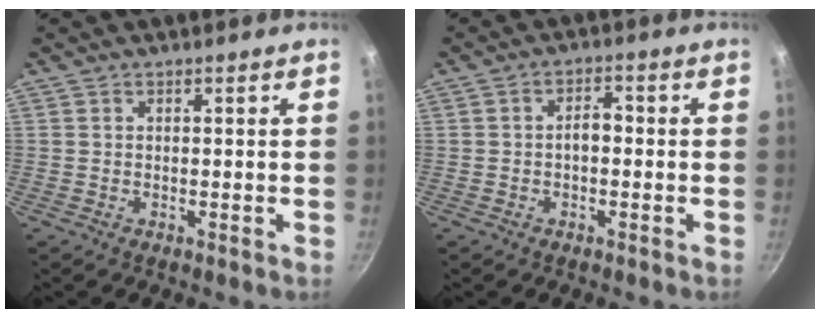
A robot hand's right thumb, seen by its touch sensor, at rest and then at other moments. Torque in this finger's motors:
{"motor_torque": [0.29, 0.68, 0.37, 0.08, -0.05]}